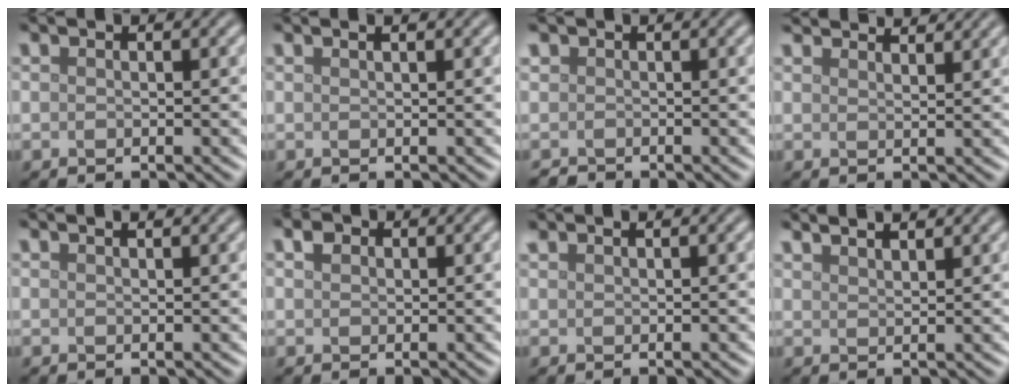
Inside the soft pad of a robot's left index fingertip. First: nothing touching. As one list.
[{"total": 0.9, "force": [0.6, 0.3, 0.7], "torque": [-0.006, 0.000, 0.004]}, {"total": 0.9, "force": [-0.4, 0.8, -0.1], "torque": [0.010, -0.002, -0.012]}, {"total": 4.5, "force": [4.3, 0.7, 1.4], "torque": [-0.015, 0.009, 0.044]}, {"total": 1.8, "force": [1.4, 0.7, 1.0], "torque": [-0.001, 0.001, -0.002]}, {"total": 1.2, "force": [0.6, 0.9, 0.5], "torque": [-0.008, 0.004, 0.008]}, {"total": 0.9, "force": [0.8, 0.1, 0.3], "torque": [-0.004, 0.001, 0.014]}, {"total": 3.8, "force": [3.0, 1.2, 1.9], "torque": [-0.008, 0.024, 0.019]}]